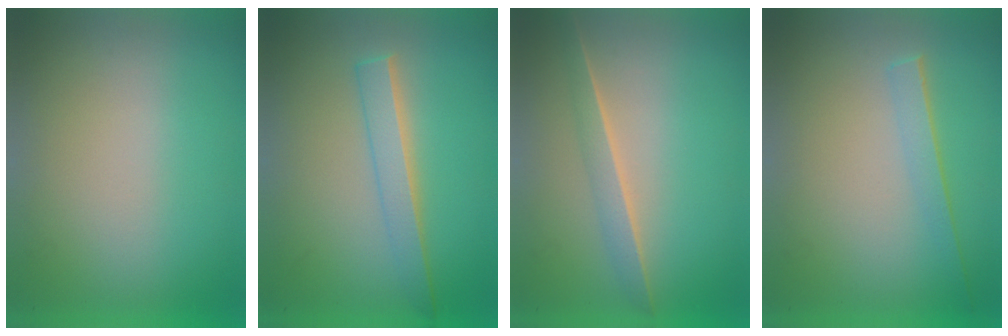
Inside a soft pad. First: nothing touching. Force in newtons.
{"total": 2.2}
{"total": 1.5}
{"total": 1.4}